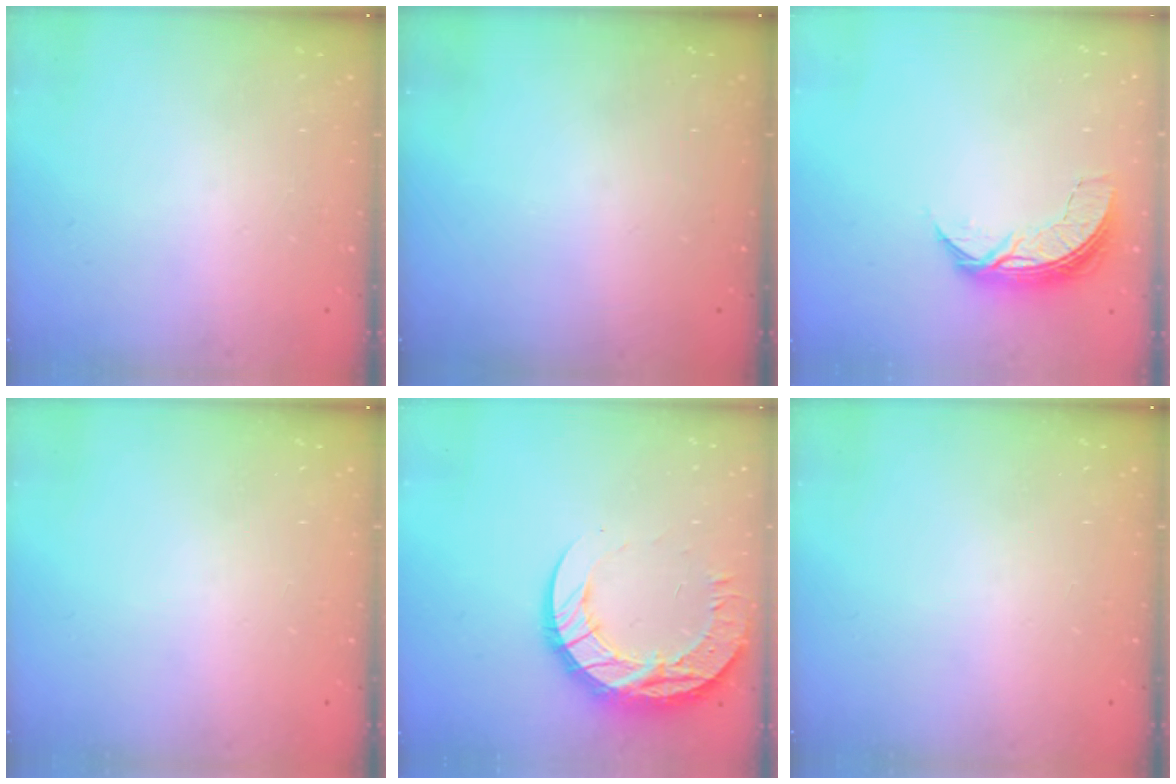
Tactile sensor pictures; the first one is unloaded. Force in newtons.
{"total": 0.0}
{"total": 7.4, "press": 7.3, "slide": 0.5}
{"total": 0.0}
{"total": 16.8, "press": 16.7, "slide": 1.7}
{"total": 0.0}